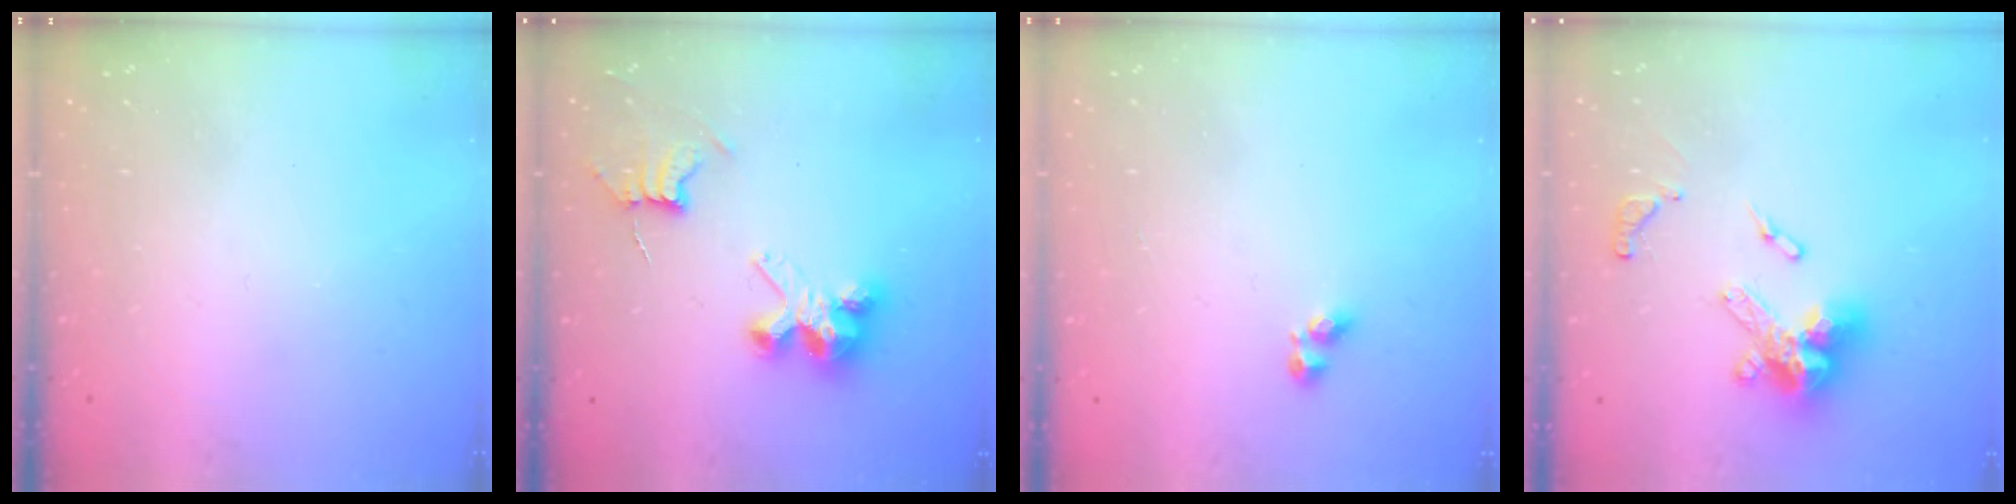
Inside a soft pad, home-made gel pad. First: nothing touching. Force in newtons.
{"total": 8.2, "press": 8.1, "slide": 0.8}
{"total": 2.7, "press": 2.7, "slide": 0.3}
{"total": 14.0, "press": 13.9, "slide": 1.7}